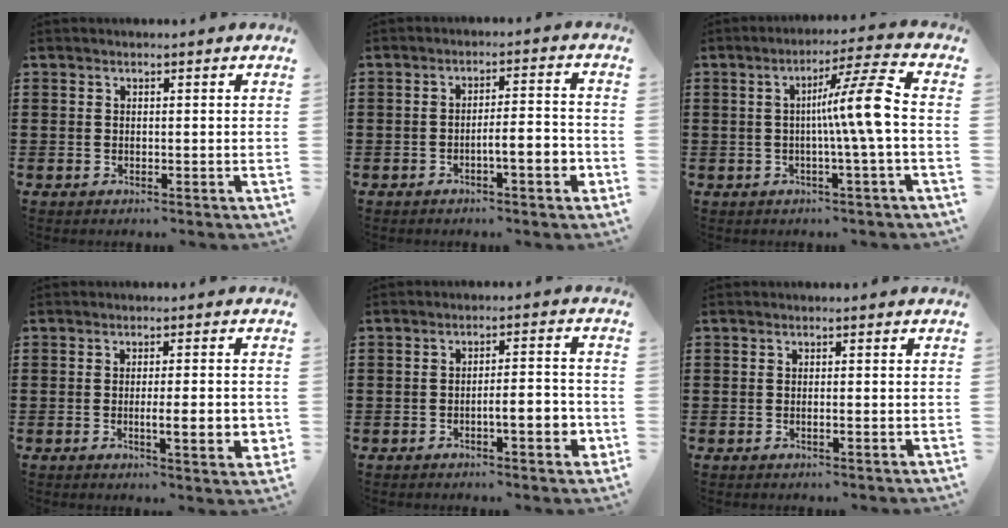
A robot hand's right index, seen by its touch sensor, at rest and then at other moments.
{"total": 4.8, "force": [-2.4, 0.6, 4.1], "torque": [-0.069, 0.001, -0.043]}
{"total": 8.9, "force": [-0.3, -0.7, 8.9], "torque": [-0.153, -0.004, -0.017]}
{"total": 5.7, "force": [-1.1, 0.8, 5.5], "torque": [-0.083, -0.009, -0.018]}
{"total": 5.3, "force": [-2.0, 1.3, 4.8], "torque": [-0.072, -0.002, -0.037]}
{"total": 0.6, "force": [-0.2, 0.0, 0.6], "torque": [-0.010, -0.003, -0.004]}